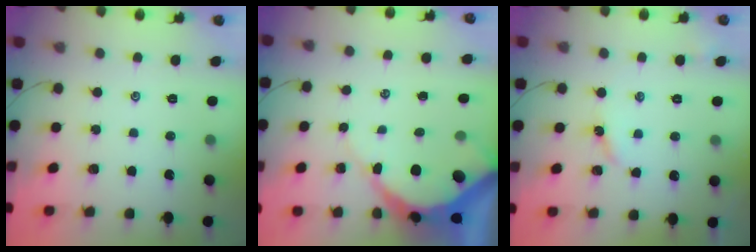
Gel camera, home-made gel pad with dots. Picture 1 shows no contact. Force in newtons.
{"total": 8.5, "press": 8.5, "slide": 0.9}
{"total": 3.5, "press": 3.5, "slide": 0.4}